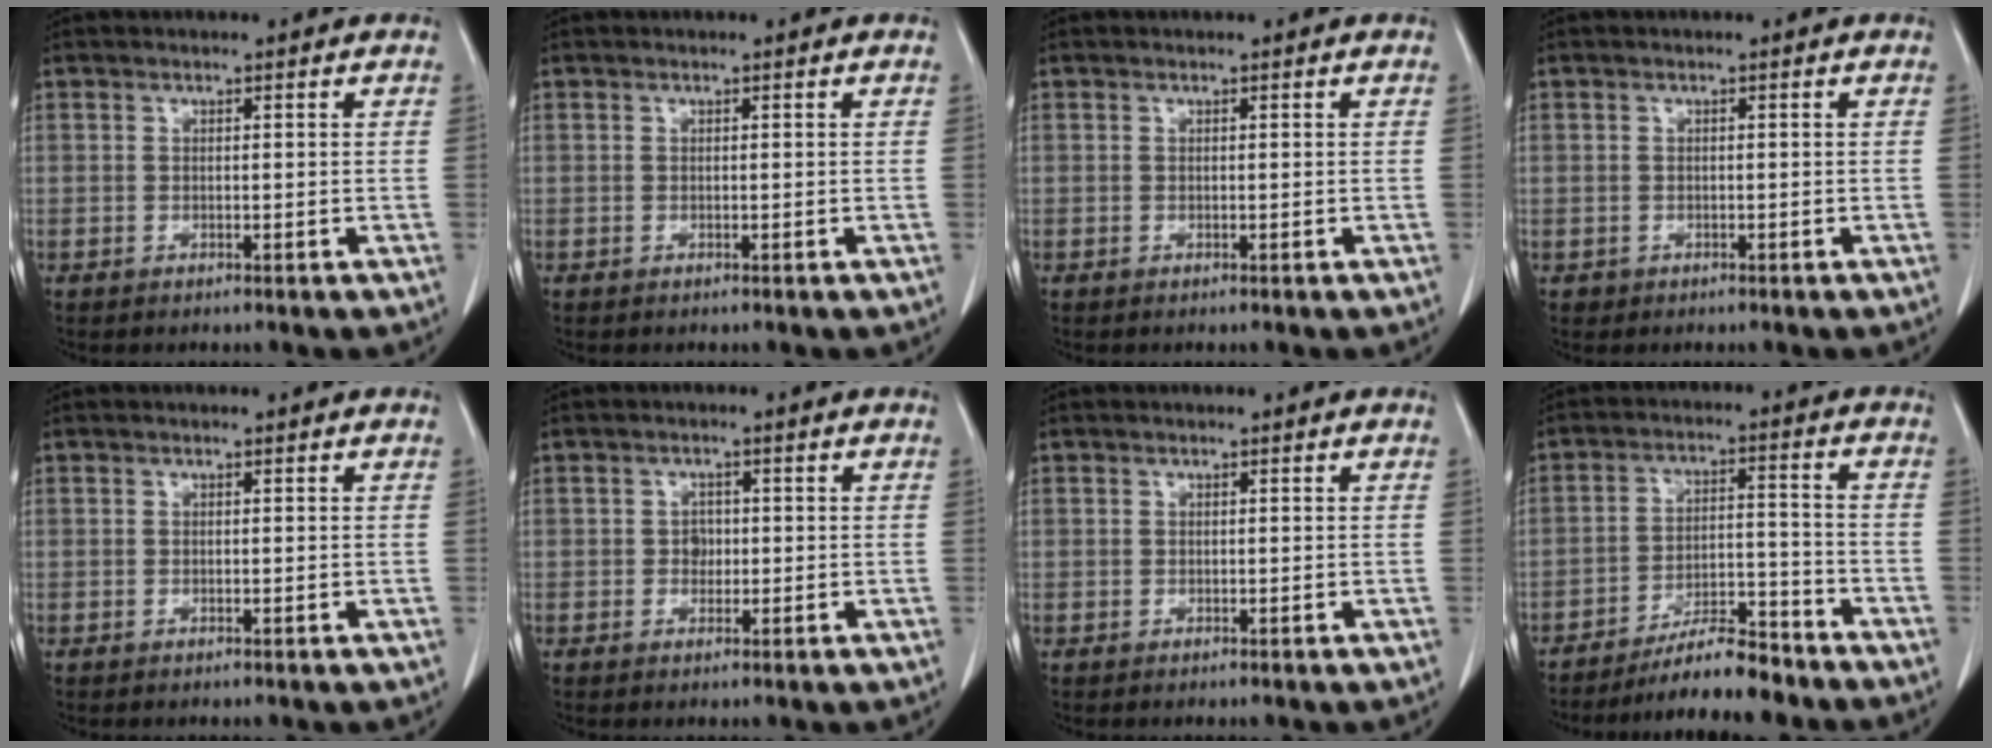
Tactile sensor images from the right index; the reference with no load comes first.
{"total": 0.0}
{"total": 0.0}
{"total": 0.9, "force": [-0.3, 0.9, -0.1], "torque": [0.001, 0.005, -0.005]}
{"total": 0.0}
{"total": 1.8, "force": [-0.1, 1.5, 1.0], "torque": [-0.013, 0.004, -0.001]}
{"total": 0.0}
{"total": 8.8, "force": [-7.8, 1.0, 3.9], "torque": [-0.060, 0.001, -0.133]}